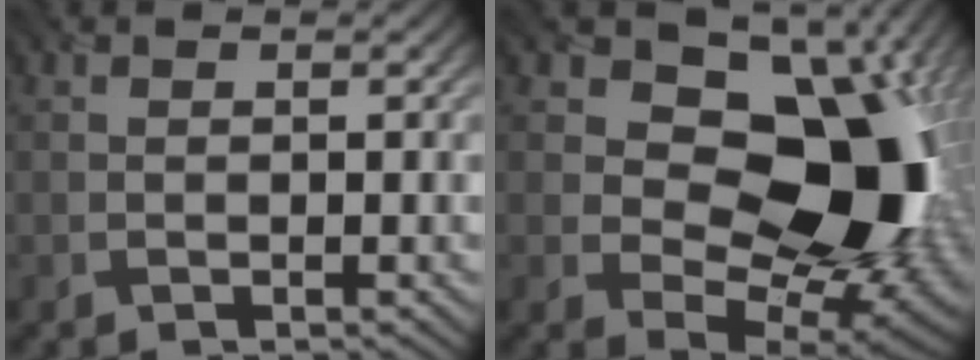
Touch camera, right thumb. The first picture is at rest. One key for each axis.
{"total": 18.1, "fx": 3.7, "fy": 12.6, "fz": 12.4, "tx": -0.173, "ty": 0.011, "tz": 0.072}